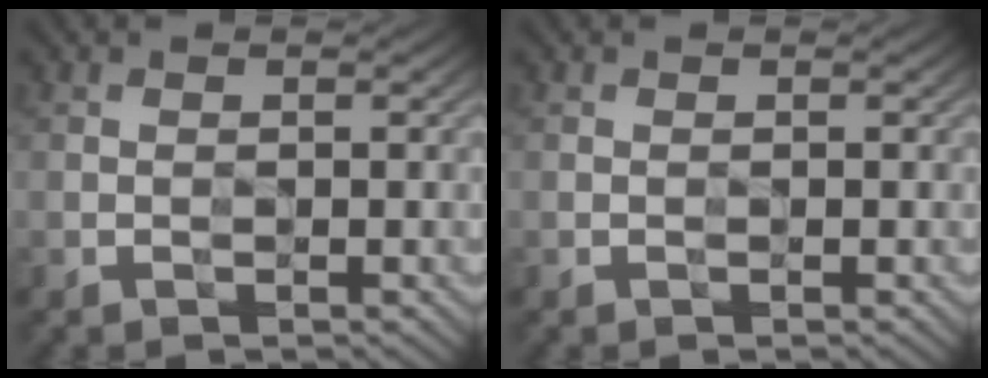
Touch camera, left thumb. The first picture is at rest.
{"total": 0.0}